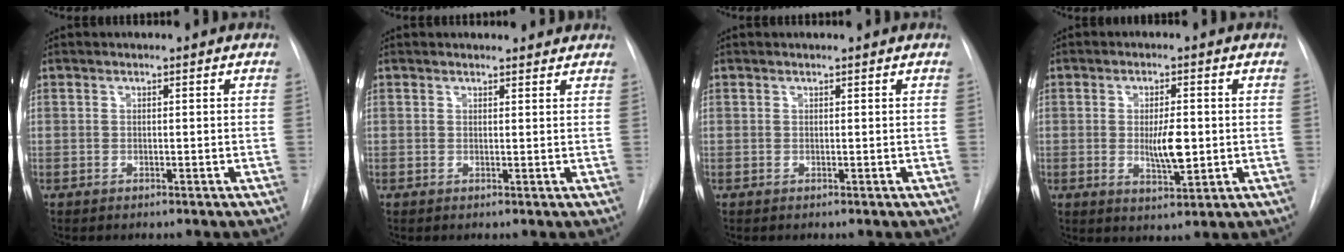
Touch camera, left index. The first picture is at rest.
{"total": 3.5, "force": [3.3, 1.0, 0.4], "torque": [-0.003, 0.007, 0.032]}
{"total": 0.6, "force": [0.5, -0.1, 0.1], "torque": [0.000, 0.004, 0.009]}
{"total": 5.5, "force": [-0.2, 1.6, 5.2], "torque": [-0.090, -0.008, 0.001]}